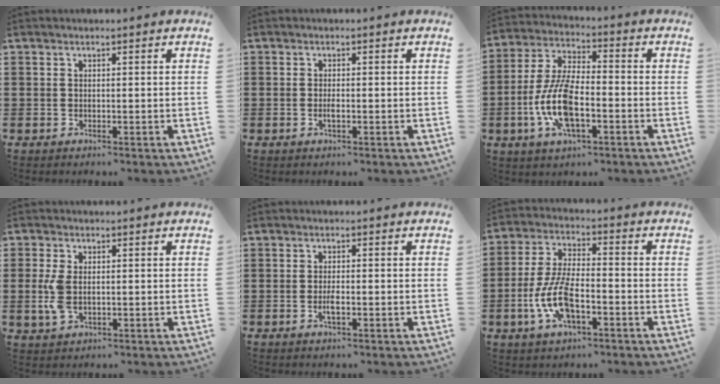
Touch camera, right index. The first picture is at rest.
{"total": 1.2, "force": [-0.3, 0.3, 1.2], "torque": [-0.022, -0.002, -0.004]}
{"total": 10.6, "force": [-3.2, 4.3, 9.1], "torque": [-0.213, -0.006, -0.065]}
{"total": 4.8, "force": [-0.1, 2.7, 3.9], "torque": [-0.105, -0.004, -0.009]}
{"total": 2.0, "force": [-0.6, 0.5, 1.8], "torque": [-0.033, 0.001, -0.009]}
{"total": 9.0, "force": [-3.1, 3.7, 7.6], "torque": [-0.174, -0.007, -0.061]}